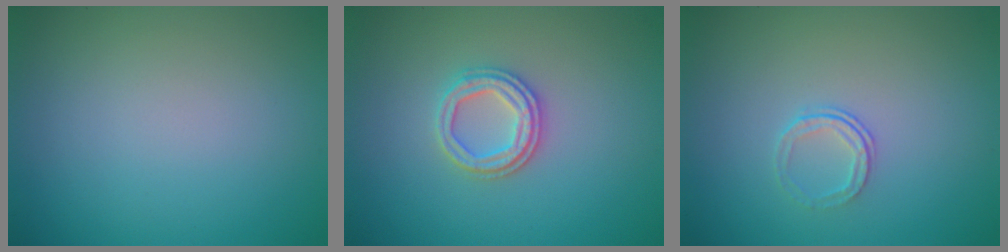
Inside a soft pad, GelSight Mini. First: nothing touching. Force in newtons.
{"total": 2.8, "press": 2.6, "slide": 1.0}
{"total": 1.3, "press": 0.9, "slide": 0.9}